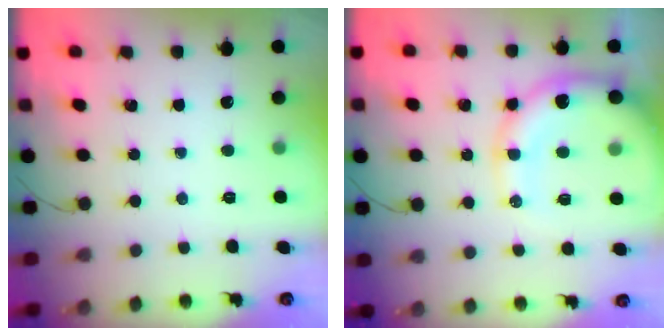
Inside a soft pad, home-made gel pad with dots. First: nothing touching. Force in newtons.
{"total": 15.3, "press": 15.0, "slide": 3.0}